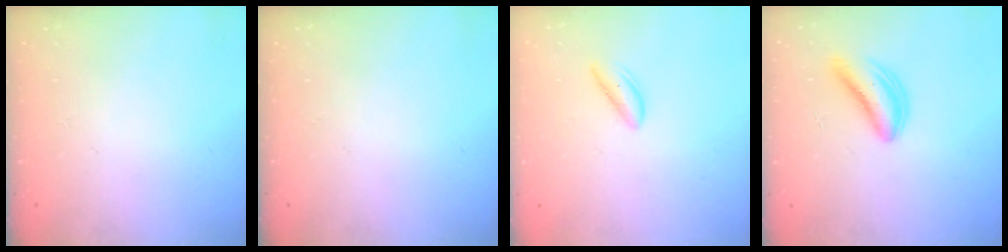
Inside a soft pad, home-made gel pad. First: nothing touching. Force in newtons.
{"total": 0.0}
{"total": 1.8, "press": 1.7, "slide": 0.6}
{"total": 4.9, "press": 4.8, "slide": 0.9}